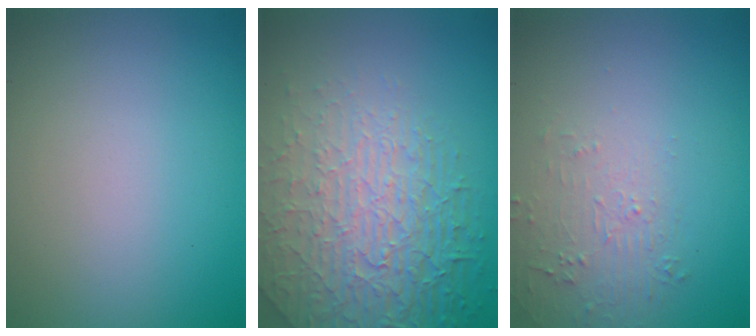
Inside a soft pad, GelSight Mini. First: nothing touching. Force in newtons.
{"total": 7.5, "press": 5.8, "slide": 4.8}
{"total": 1.7, "press": 0.5, "slide": 1.7}